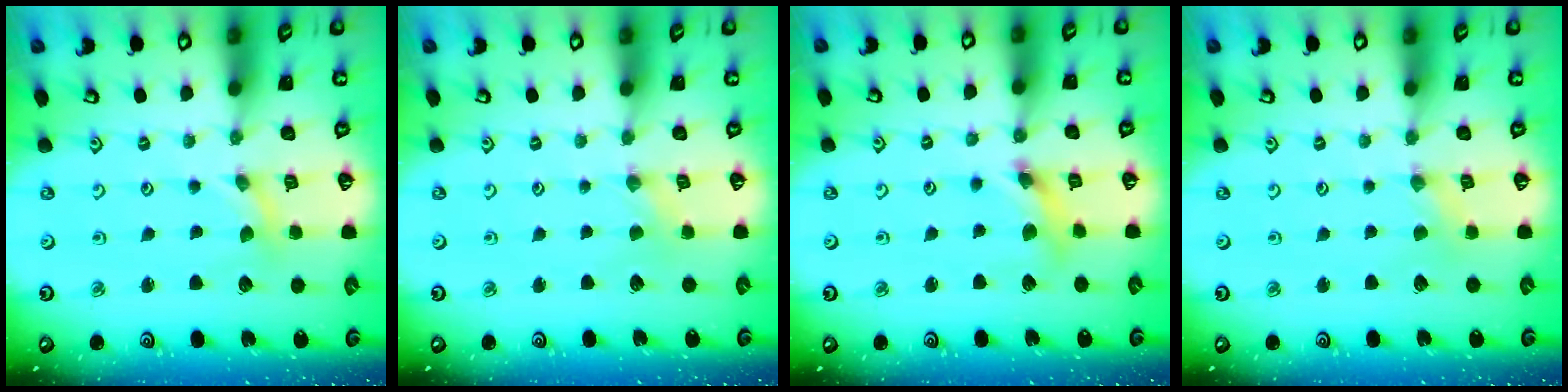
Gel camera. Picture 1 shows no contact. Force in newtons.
{"total": 0.5, "press": 0.5, "slide": 0.1}
{"total": 6.2, "press": 6.2, "slide": 0.7}
{"total": 0.6, "press": 0.6, "slide": 0.1}